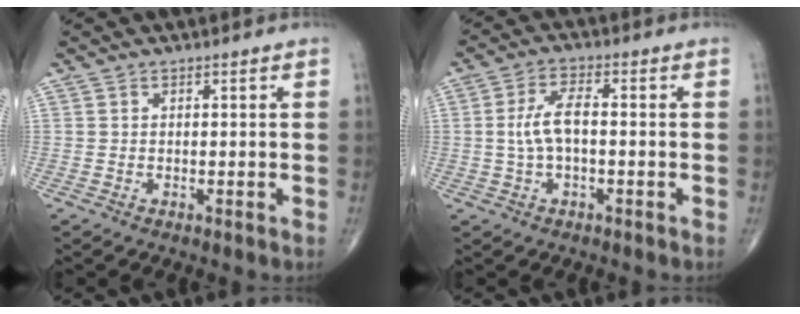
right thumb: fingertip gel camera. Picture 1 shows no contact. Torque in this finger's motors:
{"motor_torque": [-0.30, 0.36, -0.18, -0.18, 0.03]}